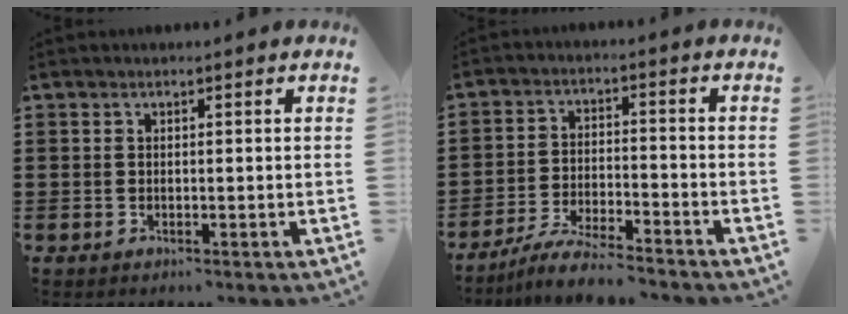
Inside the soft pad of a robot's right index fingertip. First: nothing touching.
{"total": 5.8, "force": [-5.5, 0.0, 1.9], "torque": [-0.046, -0.007, -0.108]}